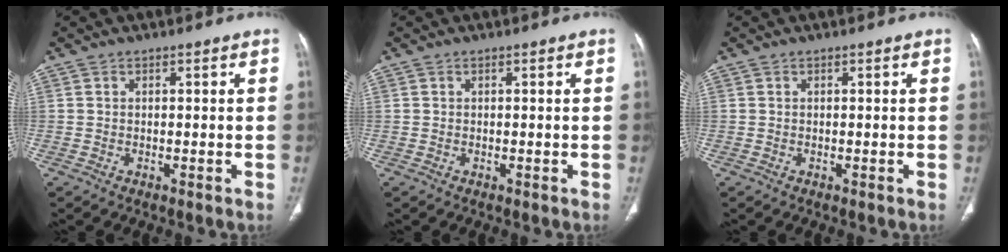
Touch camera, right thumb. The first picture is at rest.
{"total": 0.0}
{"total": 0.0}